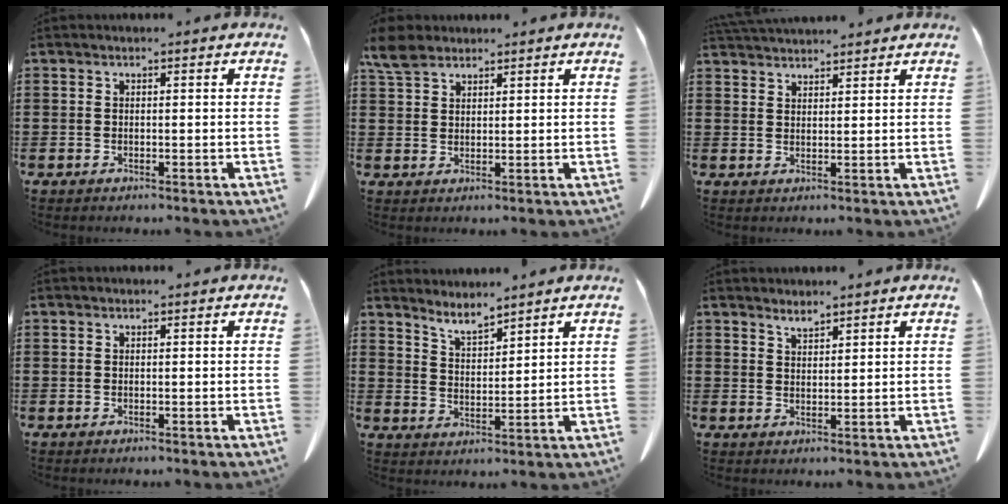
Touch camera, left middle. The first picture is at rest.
{"total": 4.9, "force": [3.7, 2.1, 2.3], "torque": [-0.058, 0.002, 0.072]}
{"total": 3.2, "force": [3.1, 0.3, 0.3], "torque": [-0.014, -0.006, 0.062]}
{"total": 0.0}
{"total": 4.0, "force": [3.9, -0.1, 0.7], "torque": [-0.026, -0.021, 0.070]}
{"total": 2.1, "force": [2.1, 0.1, 0.3], "torque": [-0.010, -0.002, 0.040]}